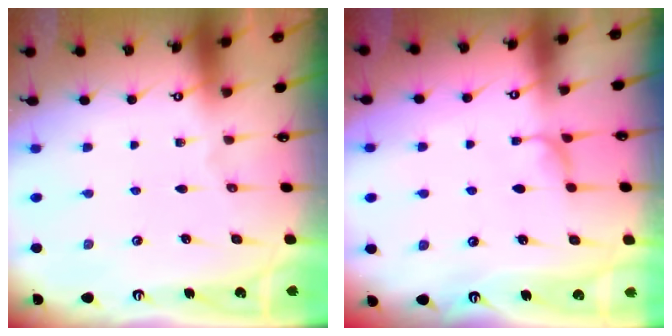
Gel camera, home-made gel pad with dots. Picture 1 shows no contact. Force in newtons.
{"total": 2.3, "press": 2.3, "slide": 0.4}